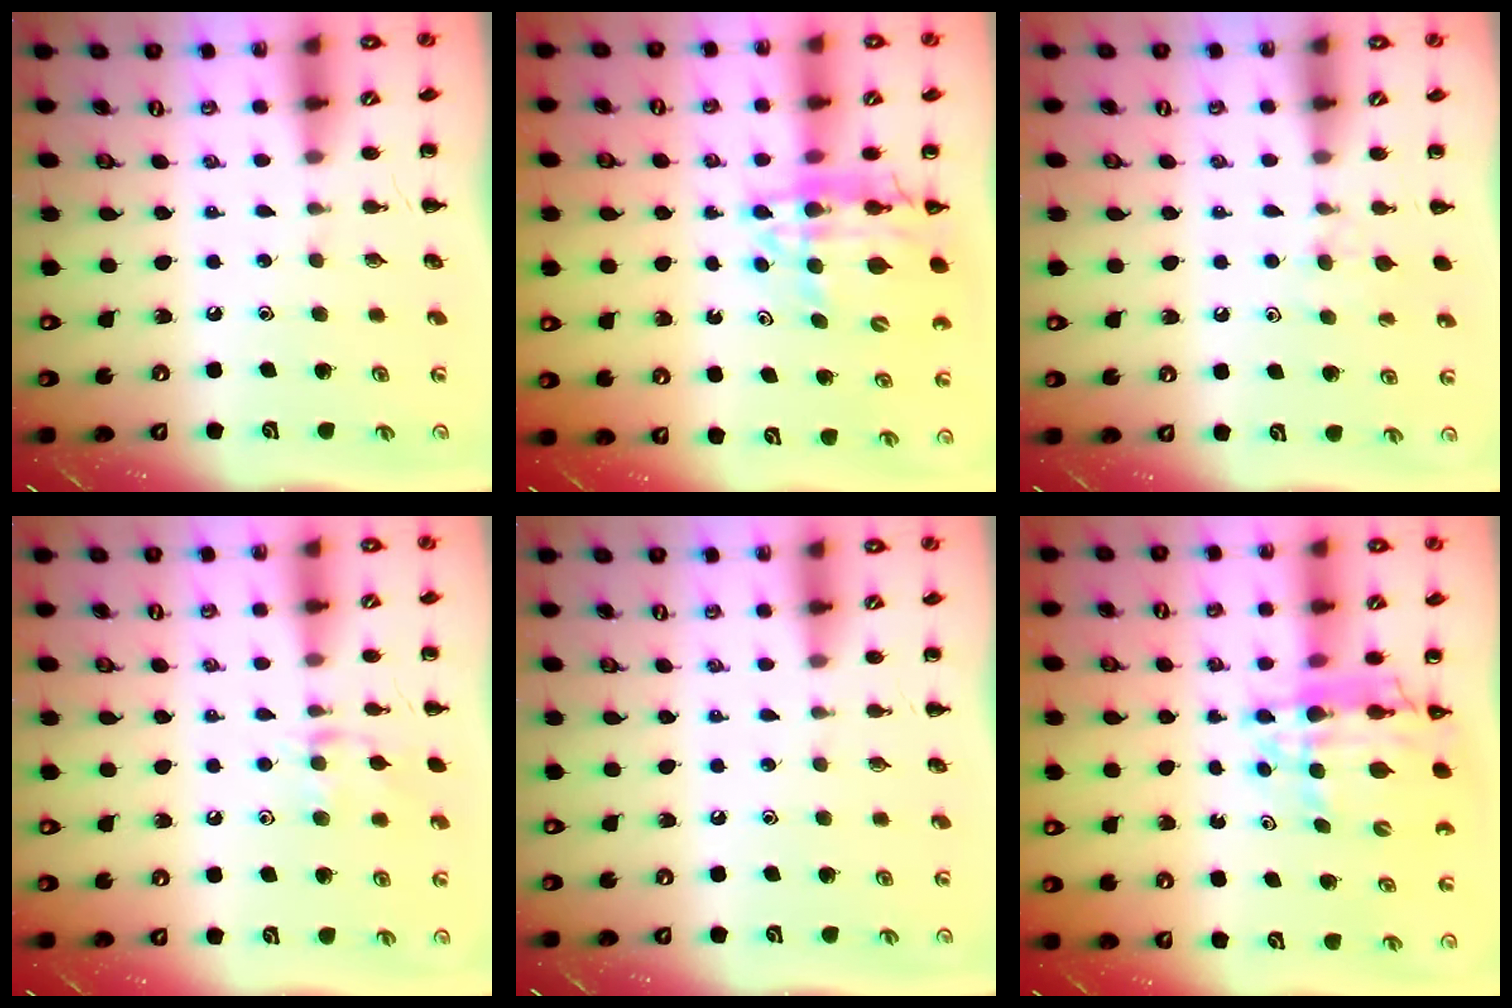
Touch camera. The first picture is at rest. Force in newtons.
{"total": 15.0, "press": 14.5, "slide": 4.1}
{"total": 5.7, "press": 5.4, "slide": 2.0}
{"total": 8.5, "press": 8.4, "slide": 1.0}
{"total": 0.0}
{"total": 11.9, "press": 11.3, "slide": 3.6}